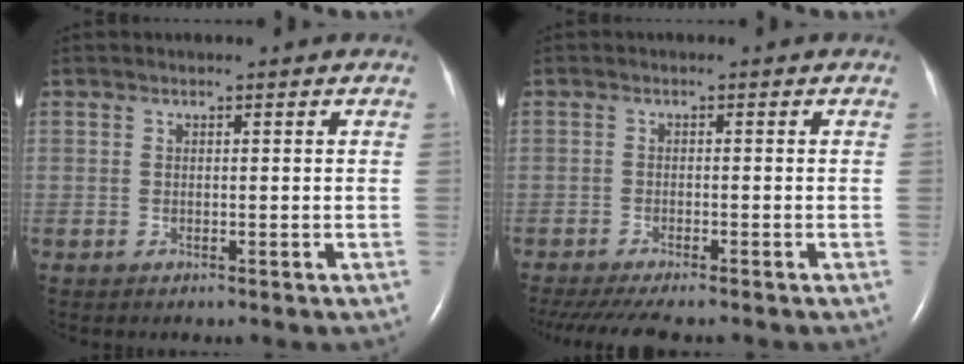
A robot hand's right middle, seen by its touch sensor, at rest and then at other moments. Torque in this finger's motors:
{"motor_torque": [0.20, -0.22, 0.05, 0.02]}